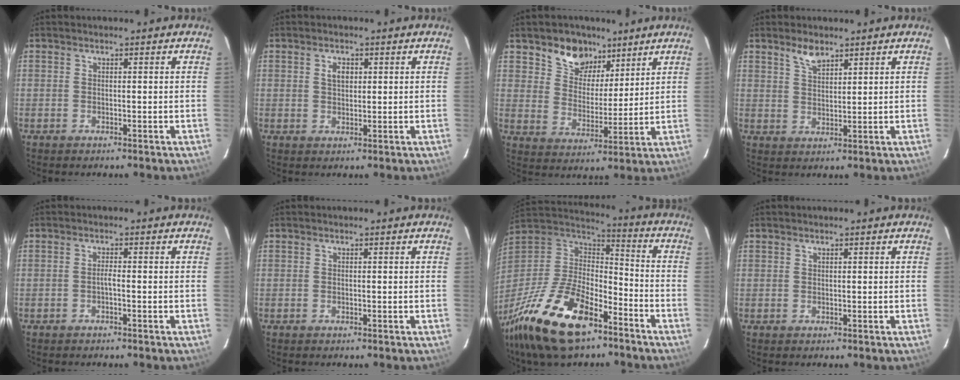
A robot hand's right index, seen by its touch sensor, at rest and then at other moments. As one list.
[{"total": 2.6, "force": [0.9, 1.7, 1.8], "torque": [-0.028, 0.005, 0.015]}, {"total": 9.8, "force": [6.6, 6.6, 2.9], "torque": [-0.052, 0.008, 0.118]}, {"total": 3.8, "force": [2.9, 1.5, 1.9], "torque": [-0.033, 0.004, 0.055]}, {"total": 1.0, "force": [-0.5, 0.0, 0.8], "torque": [-0.013, 0.003, -0.011]}, {"total": 0.0}, {"total": 26.6, "force": [-16.7, 12.0, 17.0], "torque": [-0.360, -0.027, -0.290]}, {"total": 0.6, "force": [0.3, 0.6, 0.0], "torque": [0.003, 0.003, 0.005]}]